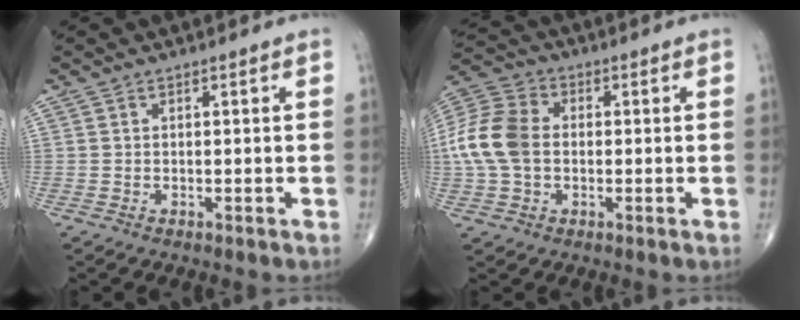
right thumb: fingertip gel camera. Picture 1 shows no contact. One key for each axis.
{"total": 12.2, "fx": -0.2, "fy": 8.8, "fz": 8.5, "tx": -0.180, "ty": 0.026, "tz": -0.011}